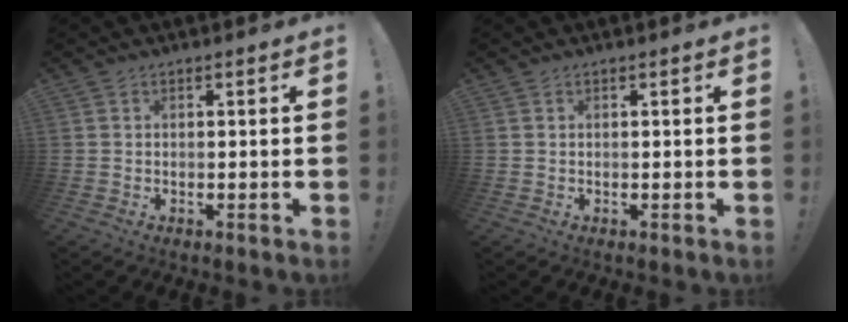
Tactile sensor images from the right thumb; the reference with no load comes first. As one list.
[{"total": 0.0}]